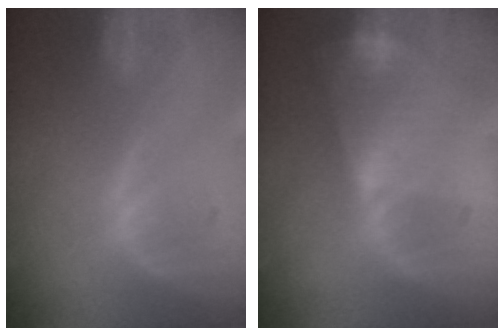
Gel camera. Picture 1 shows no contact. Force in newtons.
{"total": 7.9, "press": 6.7, "slide": 4.3}